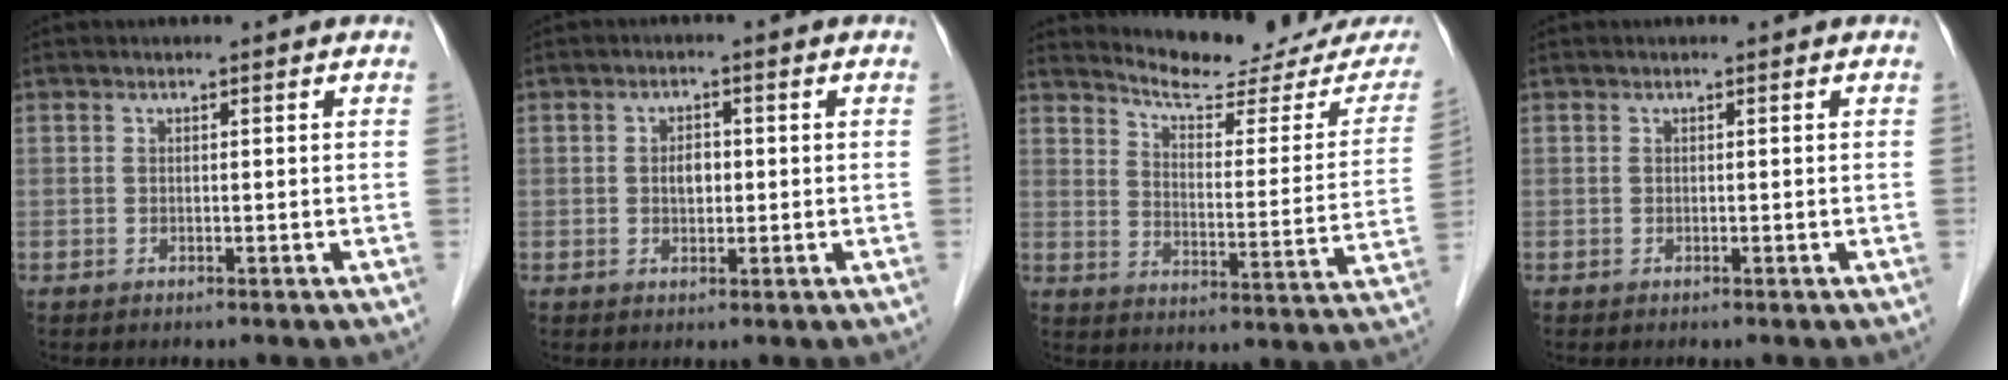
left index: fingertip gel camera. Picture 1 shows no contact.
{"total": 2.4, "force": [-0.3, 1.4, 1.8], "torque": [-0.032, 0.001, -0.004]}
{"total": 17.4, "force": [16.3, 2.9, 5.4], "torque": [-0.066, -0.064, 0.198]}
{"total": 0.0}